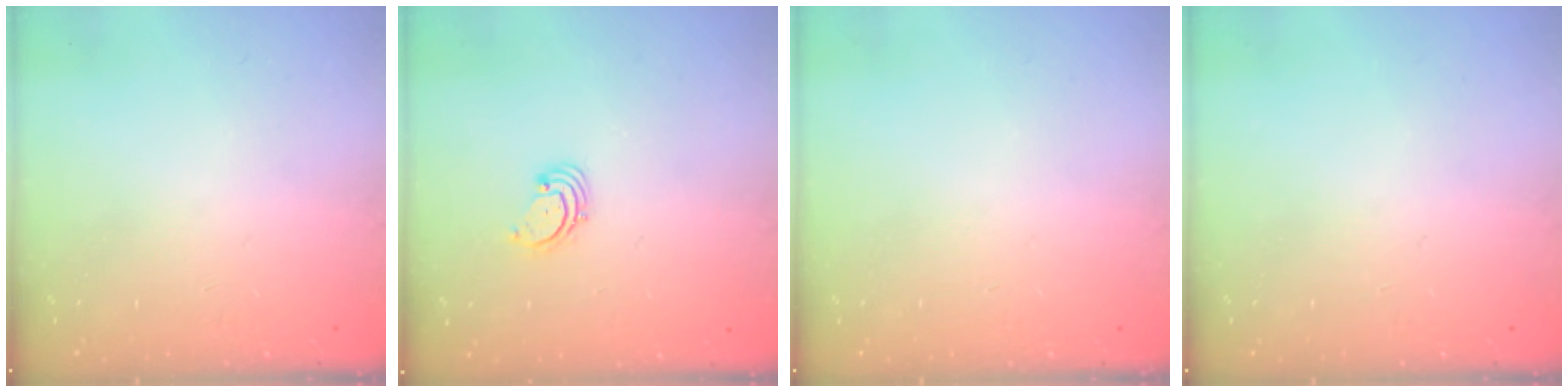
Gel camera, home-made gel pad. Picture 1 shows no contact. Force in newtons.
{"total": 1.7, "press": 1.7, "slide": 0.2}
{"total": 0.0}
{"total": 0.0}